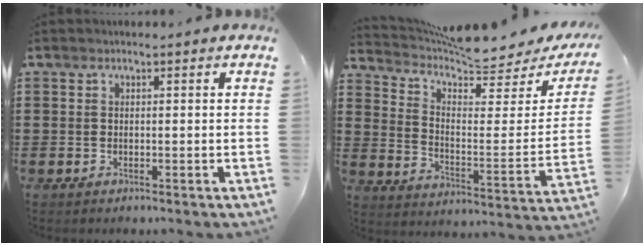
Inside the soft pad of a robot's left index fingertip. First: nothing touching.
{"total": 6.2, "force": [5.8, 0.9, 2.1], "torque": [-0.059, -0.053, 0.093]}